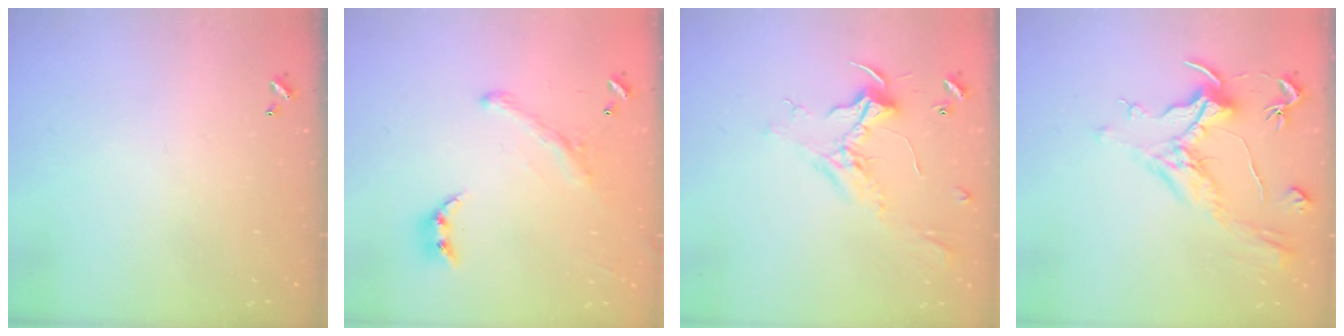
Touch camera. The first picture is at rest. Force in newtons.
{"total": 2.0, "press": 1.5, "slide": 1.2}
{"total": 2.4, "press": 2.3, "slide": 0.8}
{"total": 1.1, "press": 0.1, "slide": 1.1}